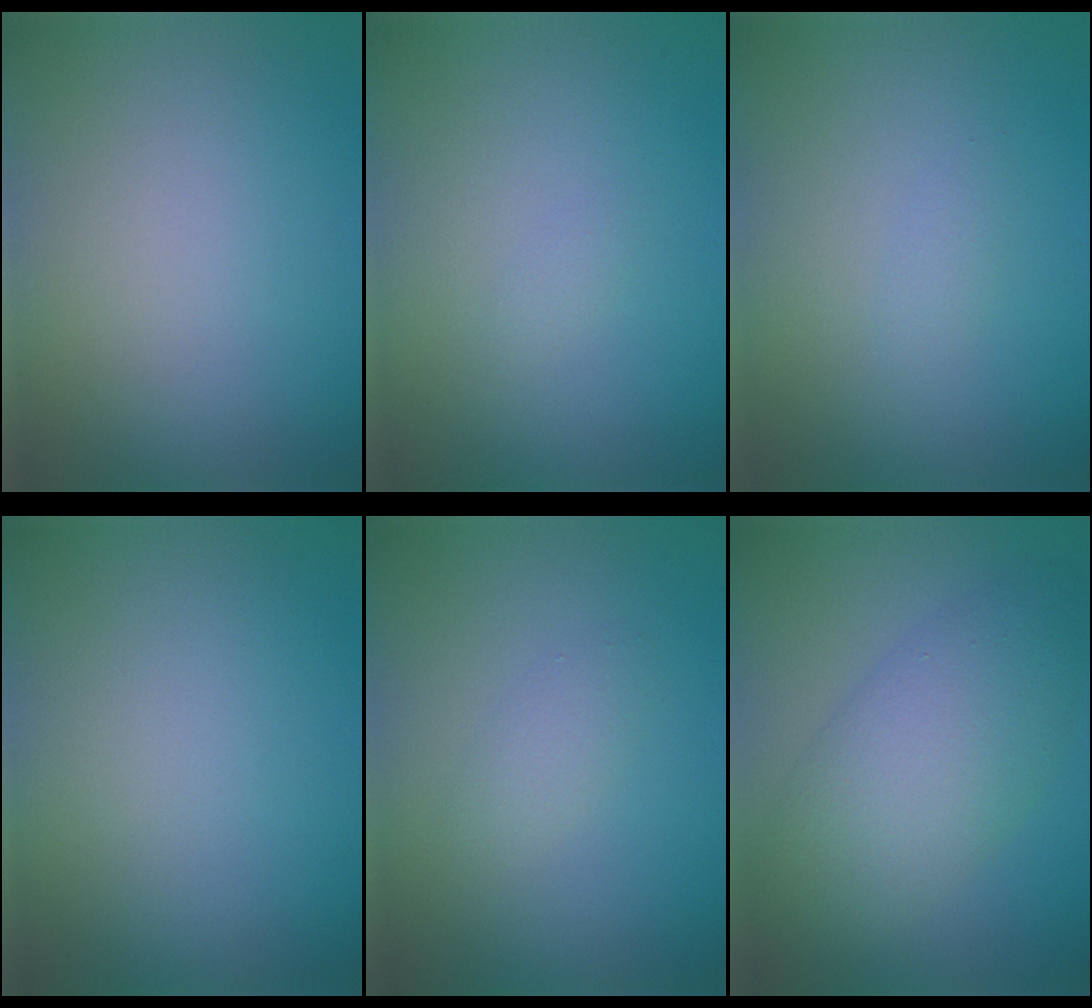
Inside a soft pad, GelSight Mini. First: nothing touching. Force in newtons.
{"total": 0.5, "press": 0.5, "slide": 0.0}
{"total": 0.7, "press": 0.7, "slide": 0.0}
{"total": 0.0}
{"total": 1.4, "press": 1.4, "slide": 0.1}
{"total": 6.9, "press": 6.9, "slide": 0.2}